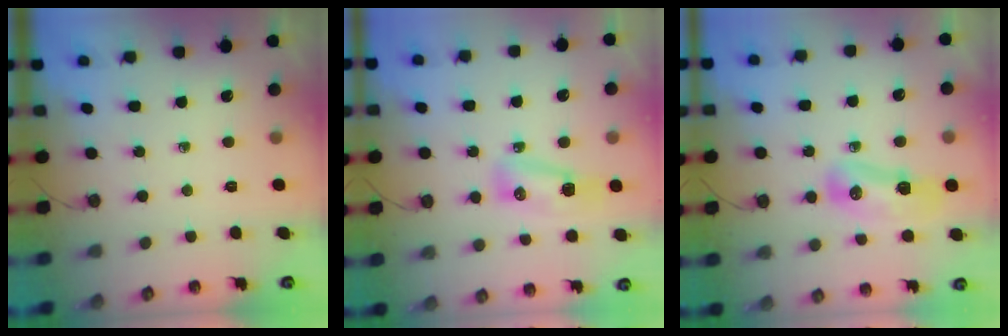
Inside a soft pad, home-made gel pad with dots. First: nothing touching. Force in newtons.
{"total": 8.0, "press": 7.8, "slide": 1.6}
{"total": 9.9, "press": 9.8, "slide": 0.9}